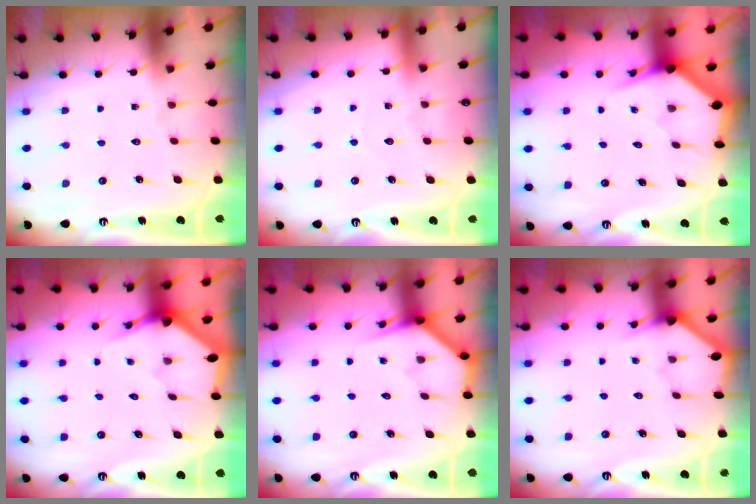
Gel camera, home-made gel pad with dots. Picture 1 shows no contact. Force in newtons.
{"total": 2.9, "press": 2.9, "slide": 0.2}
{"total": 2.6, "press": 2.6, "slide": 0.1}
{"total": 2.9, "press": 2.9, "slide": 0.1}
{"total": 4.0, "press": 3.9, "slide": 0.3}
{"total": 2.6, "press": 2.6, "slide": 0.3}